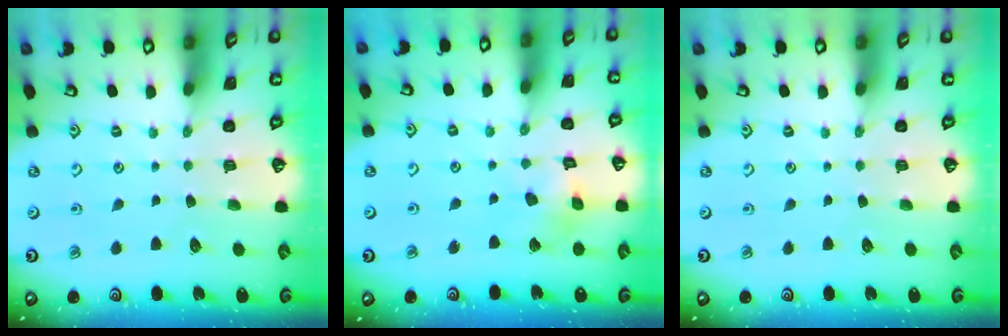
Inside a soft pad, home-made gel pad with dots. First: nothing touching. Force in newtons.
{"total": 8.9, "press": 8.9, "slide": 1.0}
{"total": 0.0}